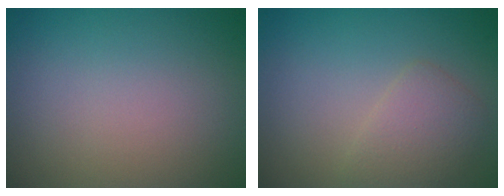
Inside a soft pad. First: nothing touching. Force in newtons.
{"total": 2.2, "press": 2.2, "slide": 0.0}